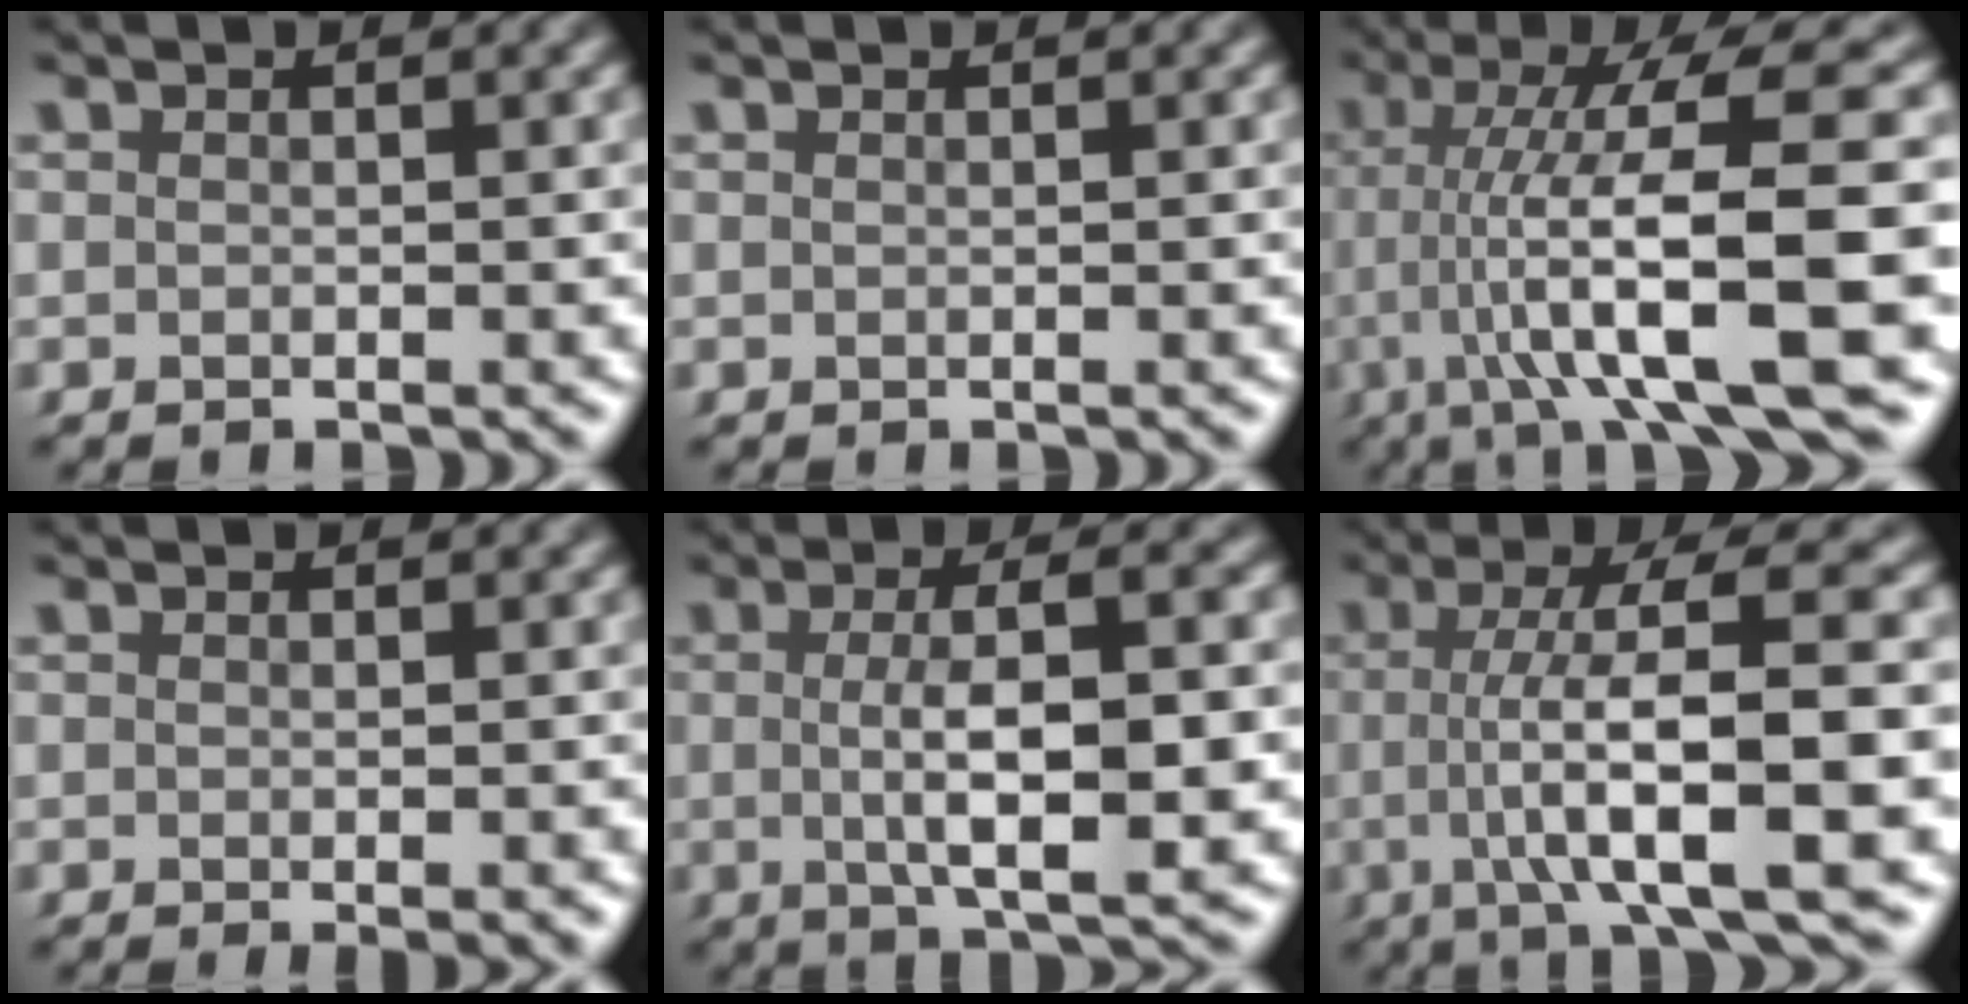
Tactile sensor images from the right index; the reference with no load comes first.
{"total": 0.0}
{"total": 12.5, "force": [-1.9, 3.7, 11.8], "torque": [-0.183, -0.010, -0.022]}
{"total": 1.5, "force": [-0.4, 0.1, 1.4], "torque": [-0.011, 0.001, -0.006]}
{"total": 5.6, "force": [-0.3, 1.0, 5.5], "torque": [-0.093, 0.002, -0.004]}
{"total": 9.1, "force": [-1.2, 2.1, 8.8], "torque": [-0.143, -0.006, -0.014]}